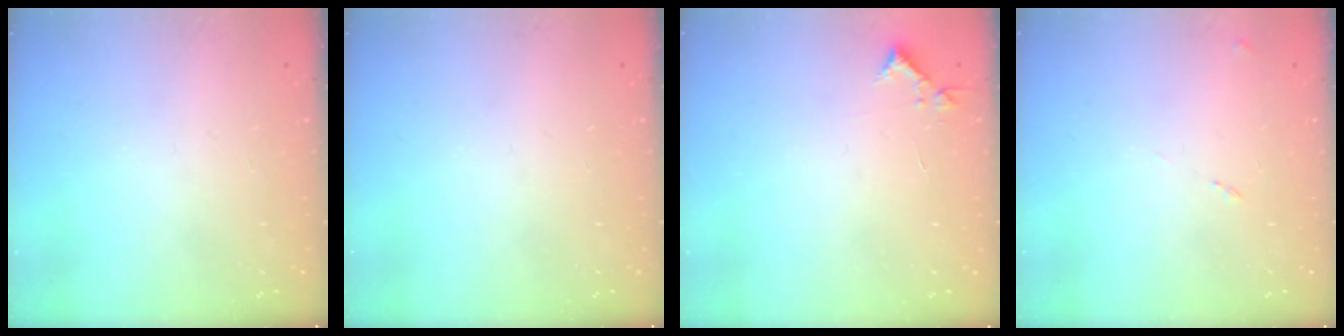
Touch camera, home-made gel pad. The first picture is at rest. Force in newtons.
{"total": 0.0}
{"total": 3.6, "press": 3.6, "slide": 0.5}
{"total": 7.6, "press": 7.5, "slide": 0.7}